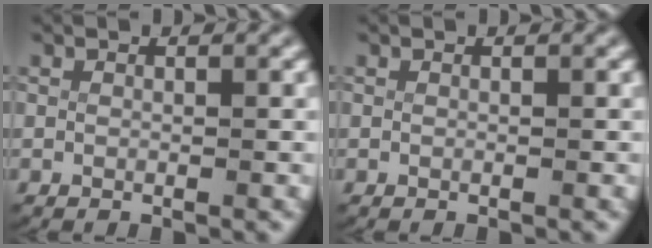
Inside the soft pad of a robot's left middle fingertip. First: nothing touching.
{"total": 0.0}